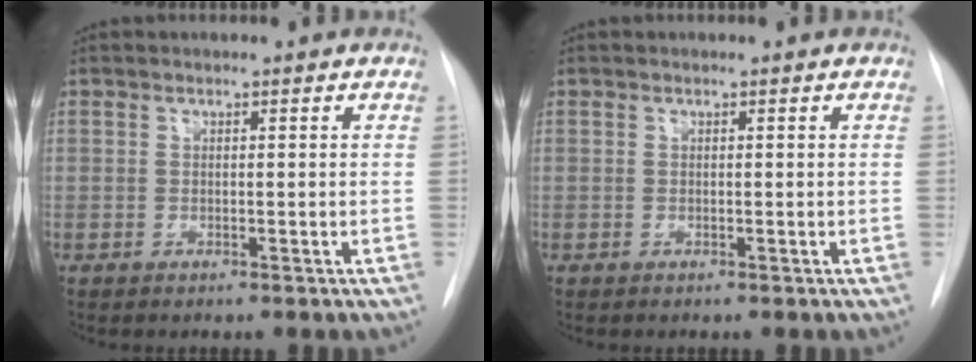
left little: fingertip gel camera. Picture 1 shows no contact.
{"total": 0.0}